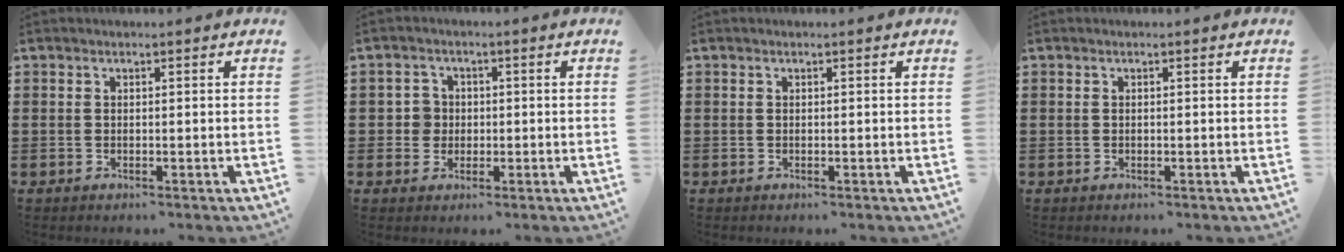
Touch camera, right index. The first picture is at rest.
{"total": 2.9, "force": [-0.2, 2.8, 0.8], "torque": [-0.028, 0.007, -0.007]}
{"total": 0.0}
{"total": 0.0}